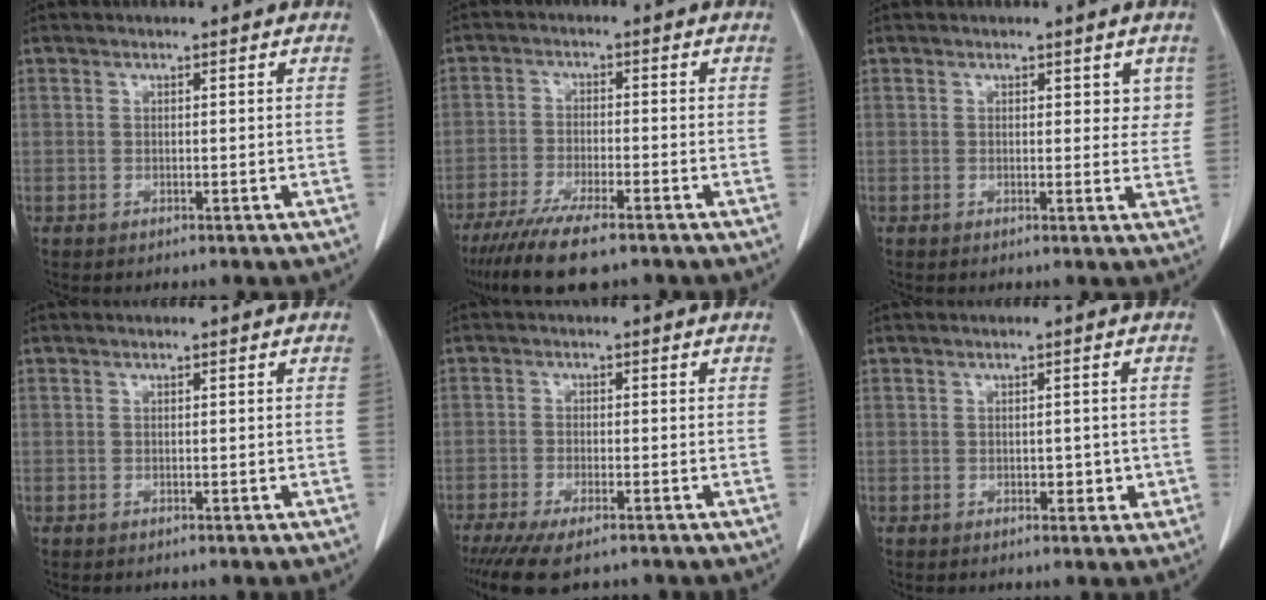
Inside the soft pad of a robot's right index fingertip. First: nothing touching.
{"total": 8.9, "force": [-6.7, 1.7, 5.6], "torque": [-0.097, -0.020, -0.111]}
{"total": 2.2, "force": [1.3, 1.3, 1.3], "torque": [-0.004, -0.004, 0.014]}
{"total": 0.0}
{"total": 7.3, "force": [-5.6, 1.4, 4.5], "torque": [-0.073, -0.016, -0.089]}
{"total": 2.4, "force": [-0.4, 1.6, 1.8], "torque": [-0.017, 0.005, -0.001]}